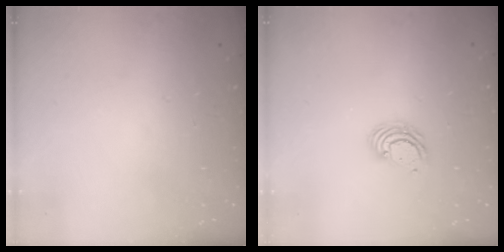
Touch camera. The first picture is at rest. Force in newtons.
{"total": 4.4, "press": 4.4, "slide": 0.0}